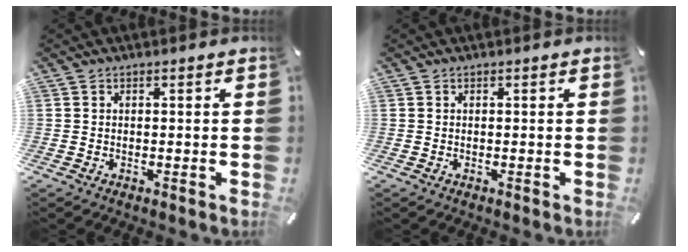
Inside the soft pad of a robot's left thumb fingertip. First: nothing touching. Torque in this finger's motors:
{"motor_torque": [0.03, 0.03, 0.00, 0.00, 0.00]}